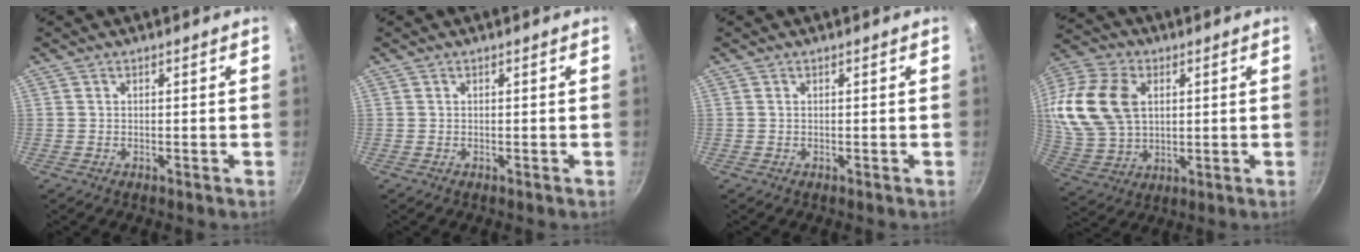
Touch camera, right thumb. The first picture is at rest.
{"total": 0.0}
{"total": 0.0}
{"total": 21.4, "force": [4.6, 15.0, 14.5], "torque": [-0.307, 0.007, 0.093]}